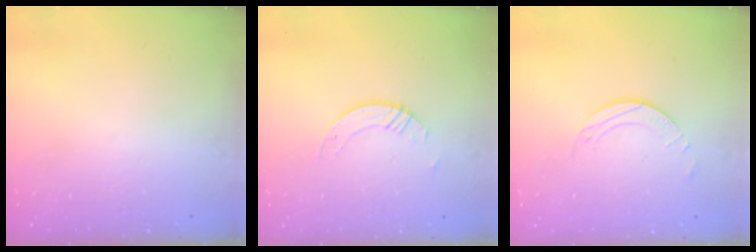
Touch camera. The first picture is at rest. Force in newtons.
{"total": 2.8, "press": 2.8, "slide": 0.2}
{"total": 2.5, "press": 2.5, "slide": 0.2}